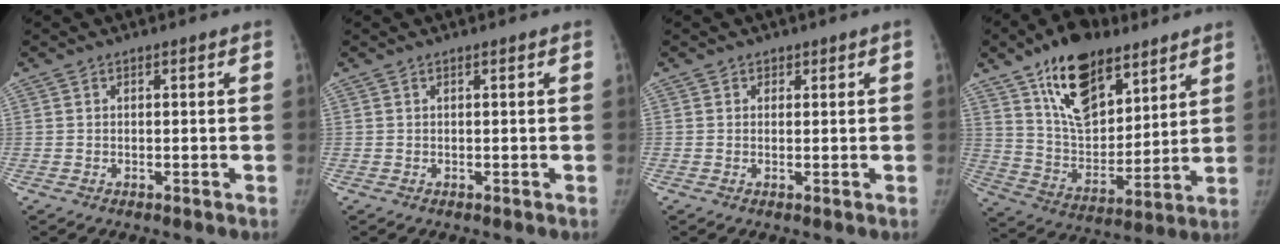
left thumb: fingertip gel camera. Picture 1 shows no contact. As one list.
[{"total": 0.0}, {"total": 0.7, "force": [0.4, 0.5, 0.0], "torque": [0.008, -0.002, 0.004]}, {"total": 20.1, "force": [11.9, 10.6, 12.2], "torque": [-0.160, -0.055, 0.214]}]